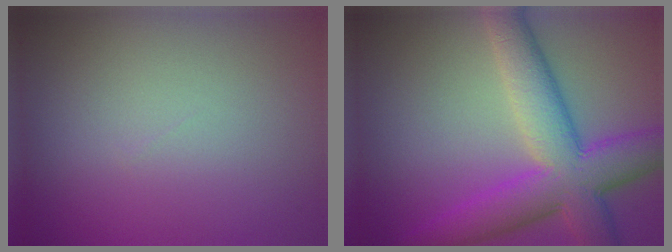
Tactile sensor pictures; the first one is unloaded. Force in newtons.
{"total": 9.0, "press": 9.0, "slide": 0.2}